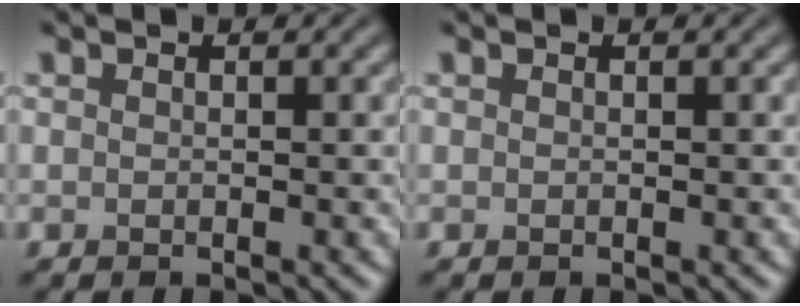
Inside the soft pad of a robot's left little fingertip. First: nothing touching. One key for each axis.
{"total": 0.0}